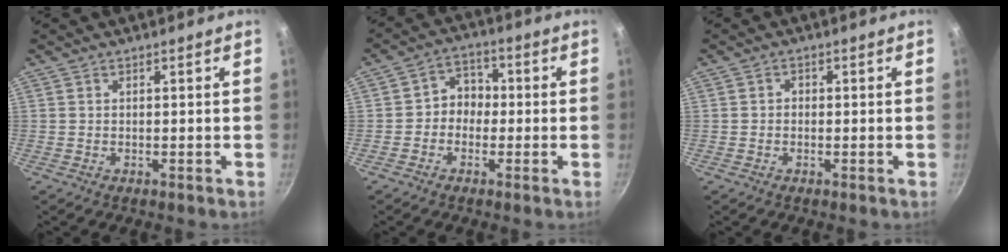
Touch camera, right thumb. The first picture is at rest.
{"total": 5.6, "force": [-0.7, 4.8, 2.8], "torque": [-0.005, 0.022, -0.026]}
{"total": 1.2, "force": [-0.2, 1.1, 0.5], "torque": [-0.007, 0.005, -0.006]}